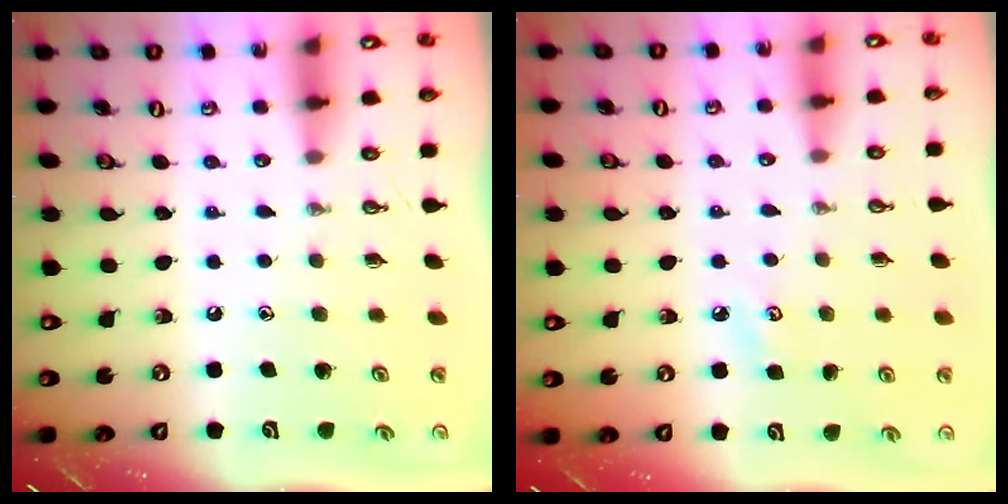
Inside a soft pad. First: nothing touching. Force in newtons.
{"total": 3.8, "press": 3.8, "slide": 0.6}